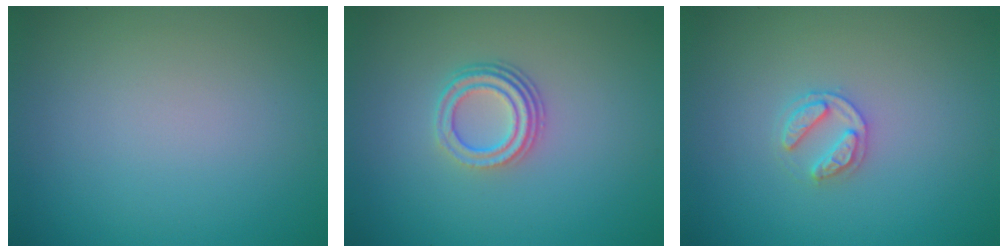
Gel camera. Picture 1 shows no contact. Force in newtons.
{"total": 3.3, "press": 2.4, "slide": 2.3}
{"total": 2.0, "press": 2.0, "slide": 0.3}